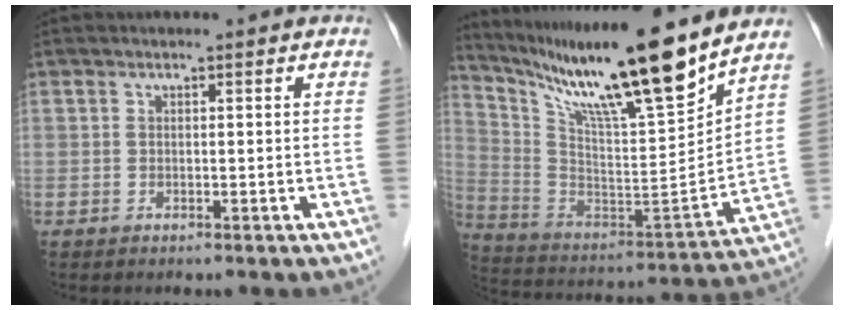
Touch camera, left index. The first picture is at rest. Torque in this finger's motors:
{"motor_torque": [0.69, -0.66, 0.76, 0.09]}